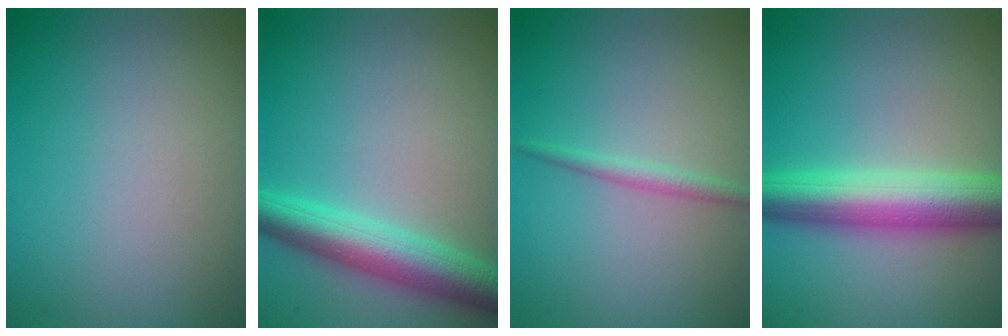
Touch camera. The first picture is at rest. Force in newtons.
{"total": 5.5, "press": 5.5, "slide": 0.1}
{"total": 1.4, "press": 1.4, "slide": 0.1}
{"total": 7.1, "press": 7.1, "slide": 0.2}